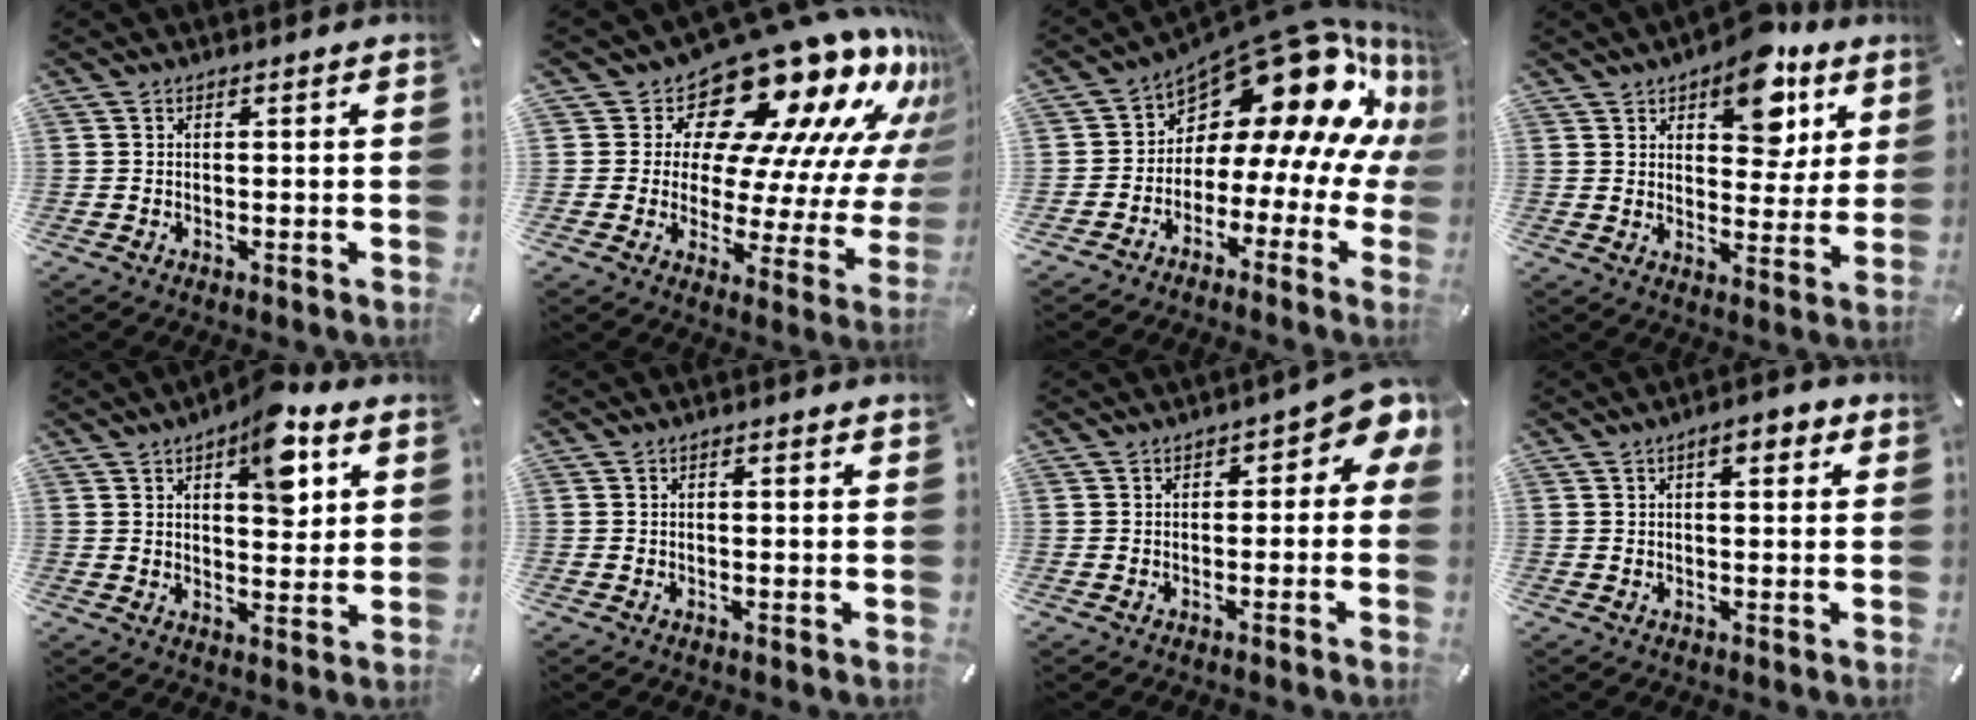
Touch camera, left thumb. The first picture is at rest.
{"total": 20.7, "force": [16.1, 8.6, 9.7], "torque": [-0.125, -0.155, 0.266]}
{"total": 19.0, "force": [11.1, 9.2, 12.4], "torque": [-0.192, -0.097, 0.188]}
{"total": 13.0, "force": [7.7, 7.3, 7.6], "torque": [-0.093, -0.040, 0.130]}
{"total": 11.0, "force": [5.3, 5.4, 7.9], "torque": [-0.099, -0.022, 0.087]}
{"total": 0.7, "force": [0.1, 0.2, 0.6], "torque": [-0.011, 0.001, 0.001]}
{"total": 5.3, "force": [1.0, 2.8, 4.3], "torque": [-0.063, -0.002, 0.010]}
{"total": 4.4, "force": [1.9, 1.8, 3.6], "torque": [-0.051, -0.002, 0.026]}